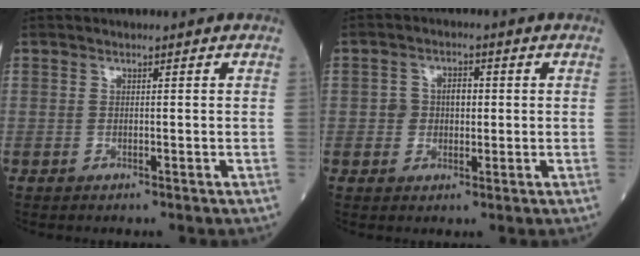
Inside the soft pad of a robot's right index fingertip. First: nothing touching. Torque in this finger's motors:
{"motor_torque": [0.04, 0.00, 0.04, 0.00]}